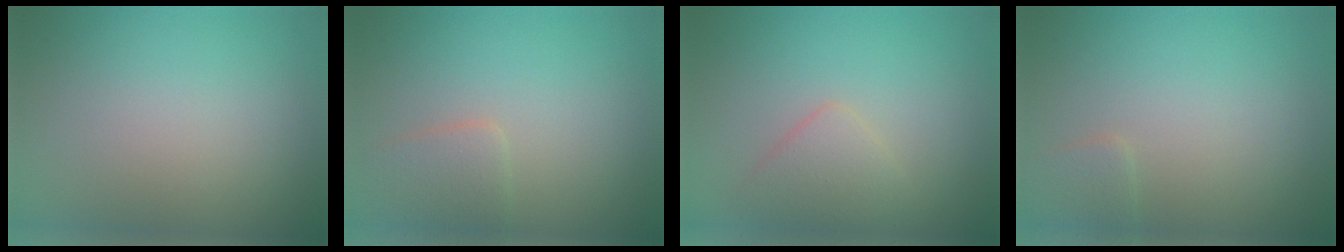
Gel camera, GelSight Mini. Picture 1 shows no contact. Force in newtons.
{"total": 2.1, "press": 2.1, "slide": 0.1}
{"total": 2.3, "press": 2.3, "slide": 0.1}
{"total": 1.3, "press": 1.3, "slide": 0.1}